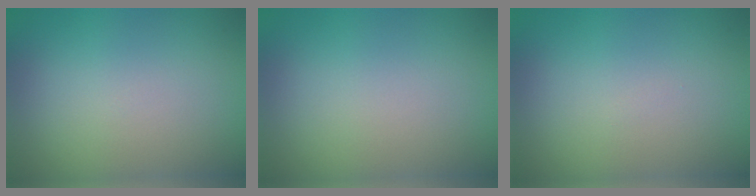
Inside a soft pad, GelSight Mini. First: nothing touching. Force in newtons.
{"total": 0.0}
{"total": 0.0}